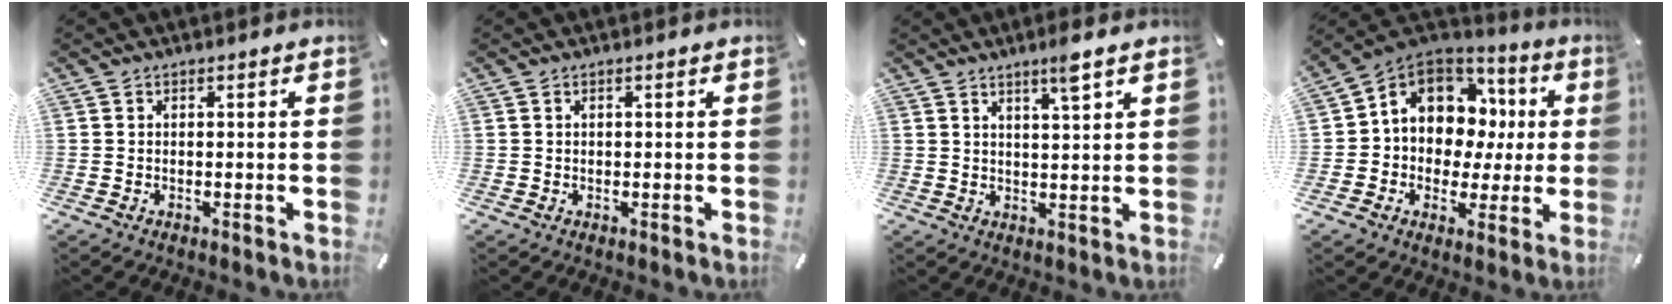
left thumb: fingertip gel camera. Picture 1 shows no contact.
{"total": 0.0}
{"total": 4.5, "force": [3.2, 0.2, 3.2], "torque": [-0.054, -0.013, 0.050]}
{"total": 11.8, "force": [3.1, 10.1, 5.1], "torque": [-0.100, -0.015, 0.065]}